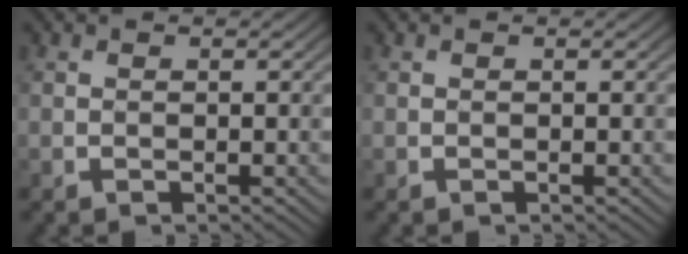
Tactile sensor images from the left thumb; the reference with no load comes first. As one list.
[{"total": 0.0}]